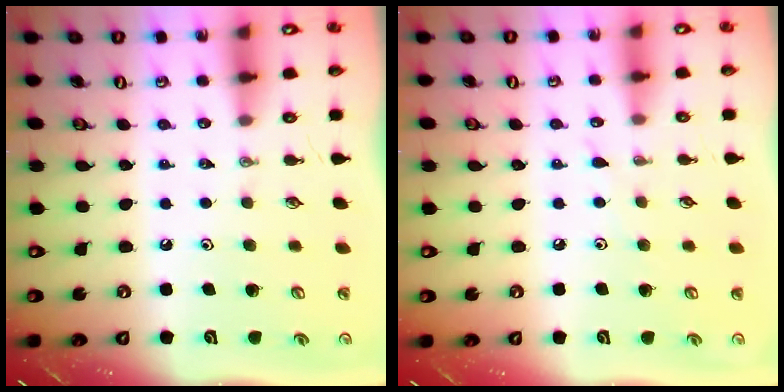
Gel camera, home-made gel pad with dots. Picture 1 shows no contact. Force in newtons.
{"total": 2.5, "press": 2.5, "slide": 0.4}